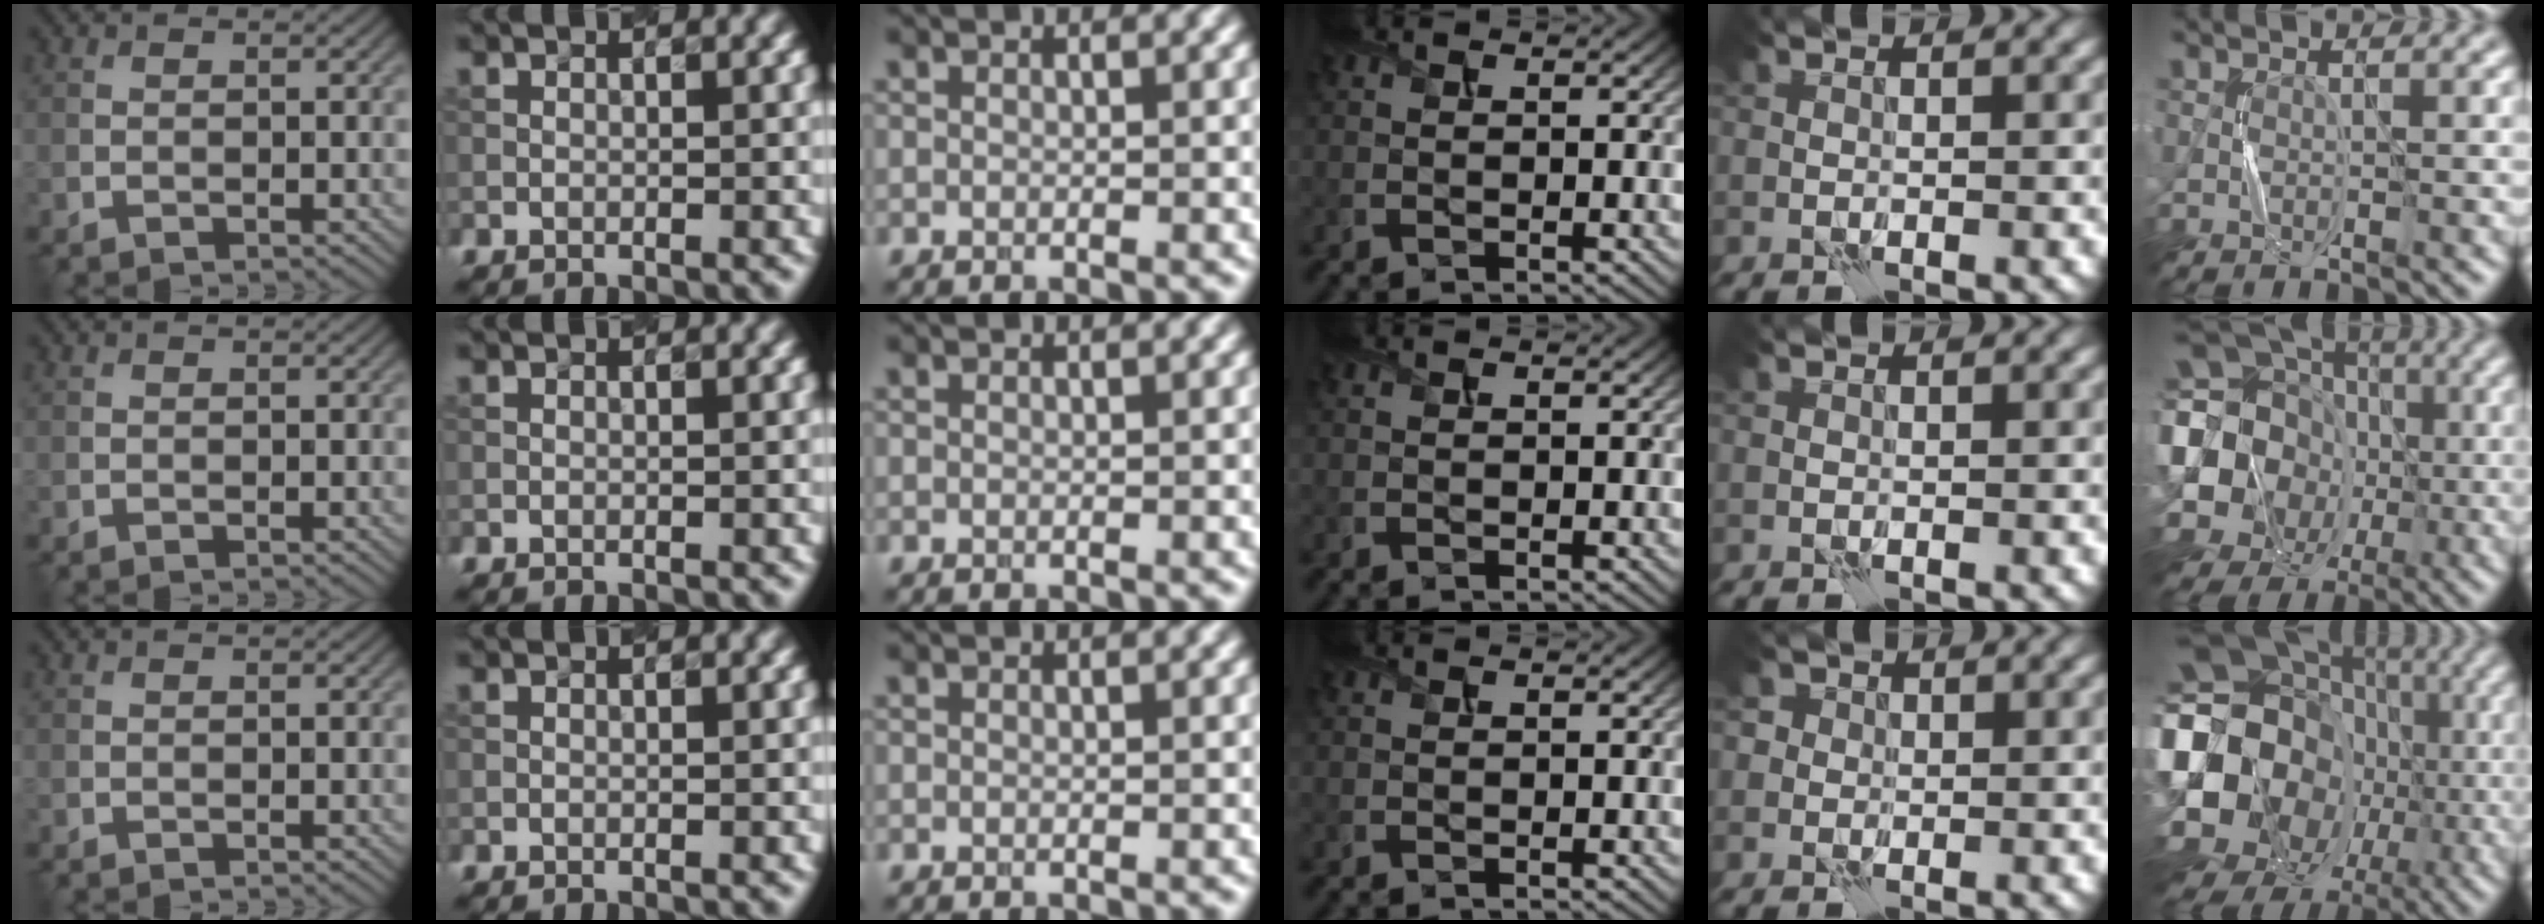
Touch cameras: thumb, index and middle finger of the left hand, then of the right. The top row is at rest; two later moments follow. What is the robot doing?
{"motion": "press", "object": "button"}